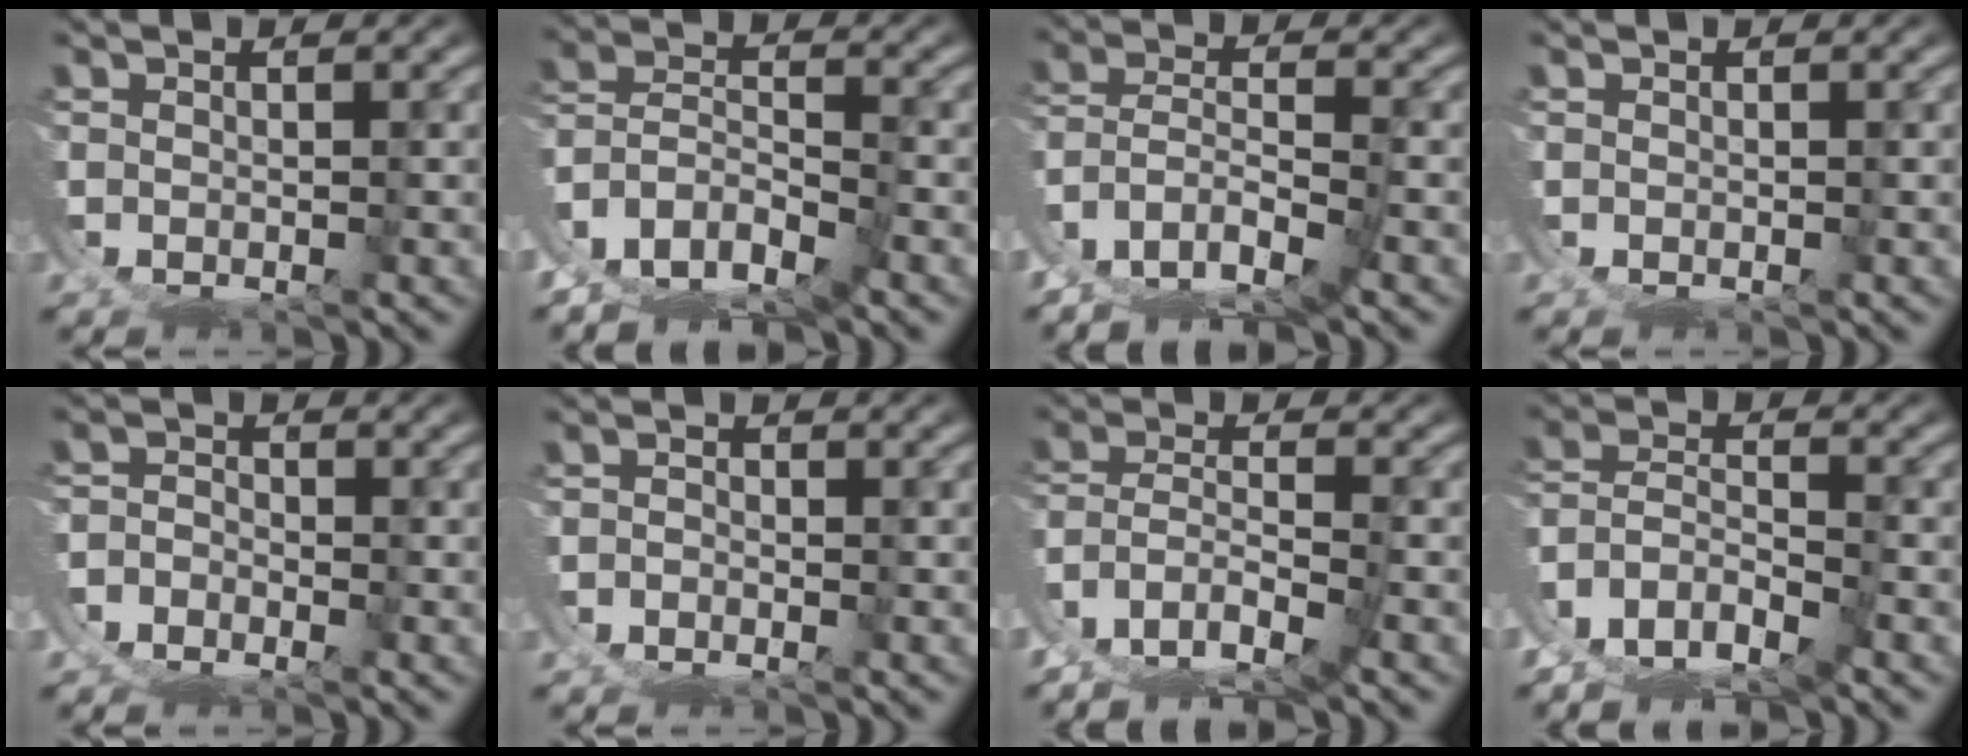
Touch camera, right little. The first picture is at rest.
{"total": 6.9, "force": [-1.6, 6.1, 3.0], "torque": [-0.088, -0.039, -0.026]}
{"total": 3.7, "force": [-1.0, 2.1, 2.9], "torque": [-0.067, -0.030, -0.002]}
{"total": 0.0}
{"total": 5.0, "force": [-3.1, 3.9, 0.3], "torque": [-0.022, -0.023, -0.053]}
{"total": 2.8, "force": [-1.7, 2.1, 0.6], "torque": [-0.012, -0.013, -0.027]}
{"total": 3.2, "force": [-1.2, 1.5, 2.5], "torque": [-0.065, -0.033, -0.003]}
{"total": 6.5, "force": [-2.1, 5.5, 2.7], "torque": [-0.080, -0.037, -0.032]}